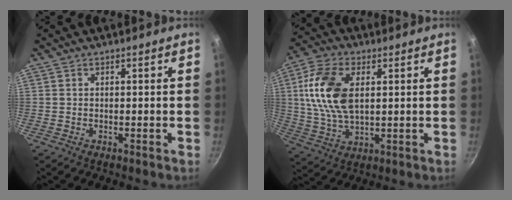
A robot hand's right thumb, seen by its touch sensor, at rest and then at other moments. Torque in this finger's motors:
{"motor_torque": [0.14, 0.87, 1.74, -0.05, 0.60]}